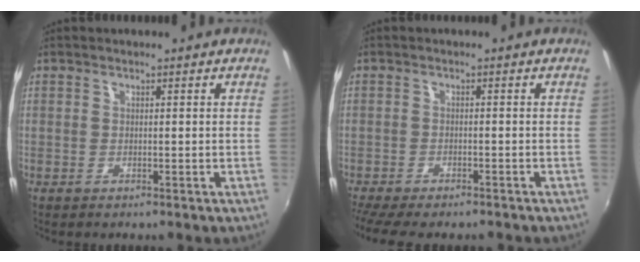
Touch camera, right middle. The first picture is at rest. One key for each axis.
{"total": 8.2, "fx": -7.1, "fy": 1.3, "fz": 3.7, "tx": -0.090, "ty": -0.033, "tz": -0.115}